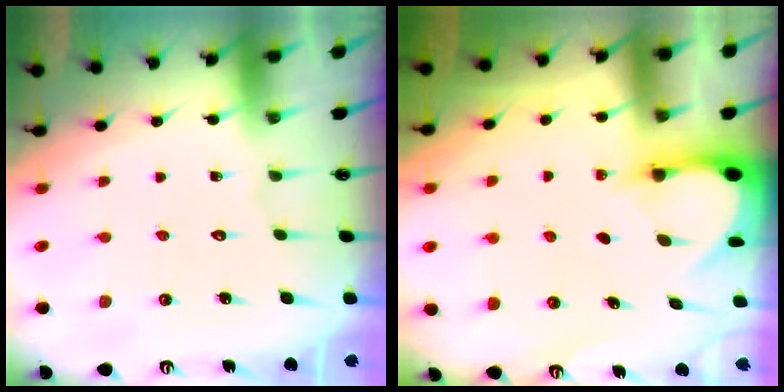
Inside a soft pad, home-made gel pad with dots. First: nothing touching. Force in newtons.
{"total": 2.9, "press": 2.9, "slide": 0.3}